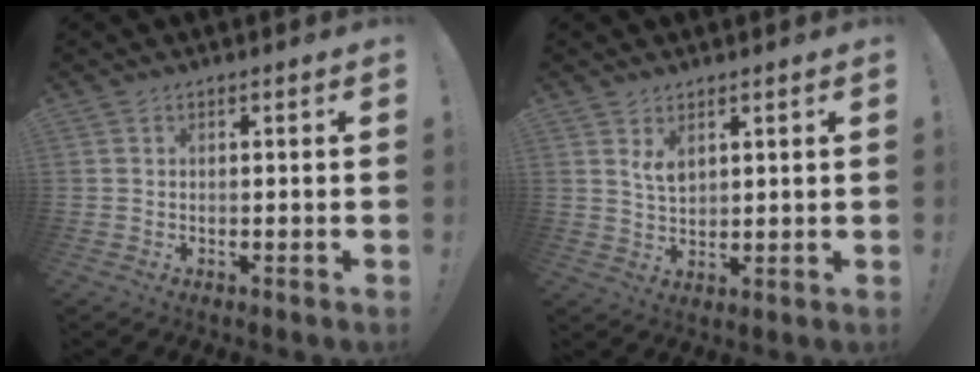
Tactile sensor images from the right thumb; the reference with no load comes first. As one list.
[{"total": 3.8, "force": [2.4, 1.7, 2.4], "torque": [-0.030, -0.018, 0.040]}]